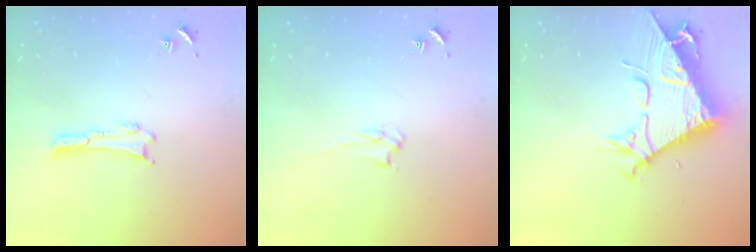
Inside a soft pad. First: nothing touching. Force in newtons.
{"total": 1.6, "press": 1.6, "slide": 0.2}
{"total": 9.4, "press": 9.4, "slide": 0.9}